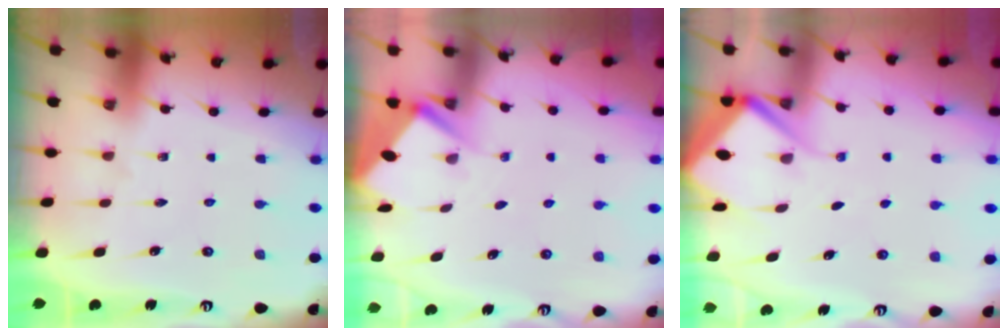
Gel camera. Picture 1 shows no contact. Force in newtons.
{"total": 2.9, "press": 2.9, "slide": 0.3}
{"total": 4.6, "press": 4.6, "slide": 0.5}